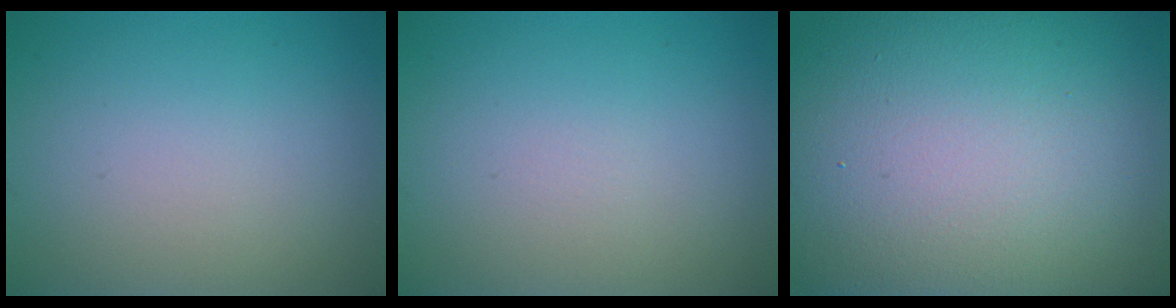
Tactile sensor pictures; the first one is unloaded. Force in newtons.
{"total": 0.0}
{"total": 21.2, "press": 21.2, "slide": 1.4}